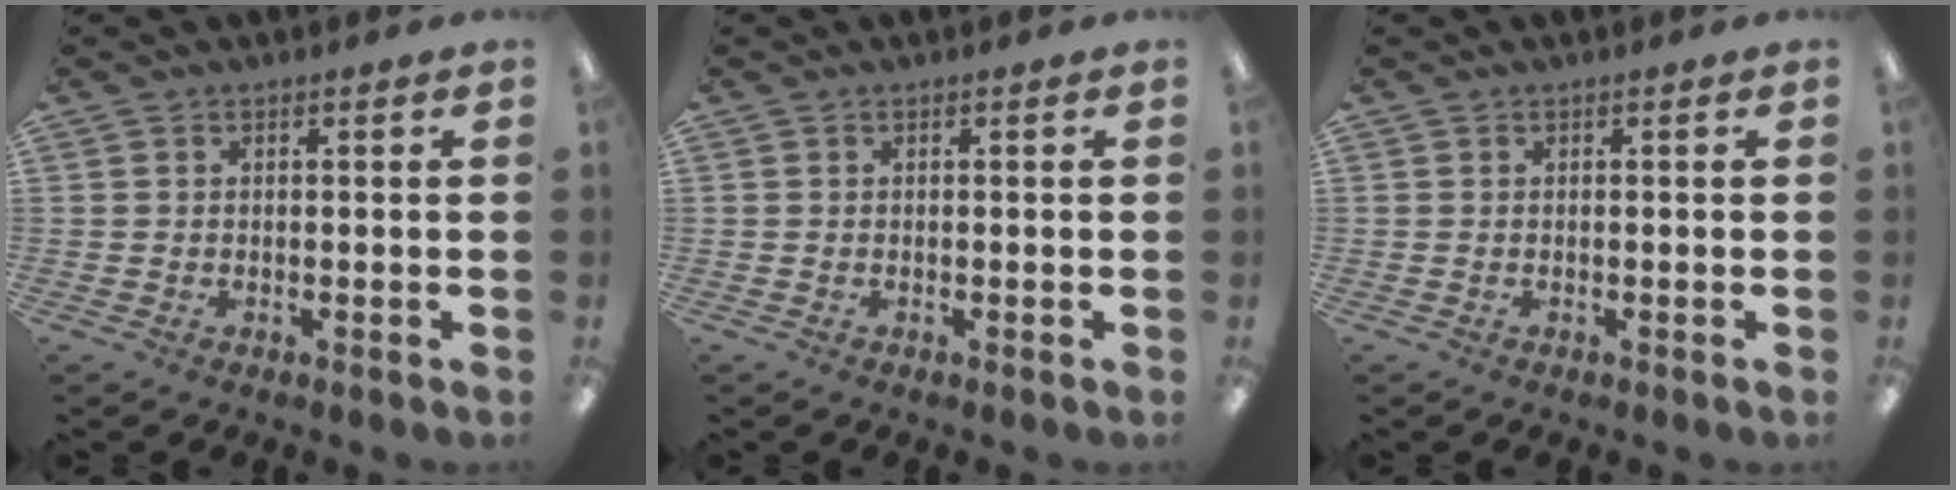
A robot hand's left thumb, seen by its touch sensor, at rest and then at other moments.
{"total": 0.0}
{"total": 0.0}